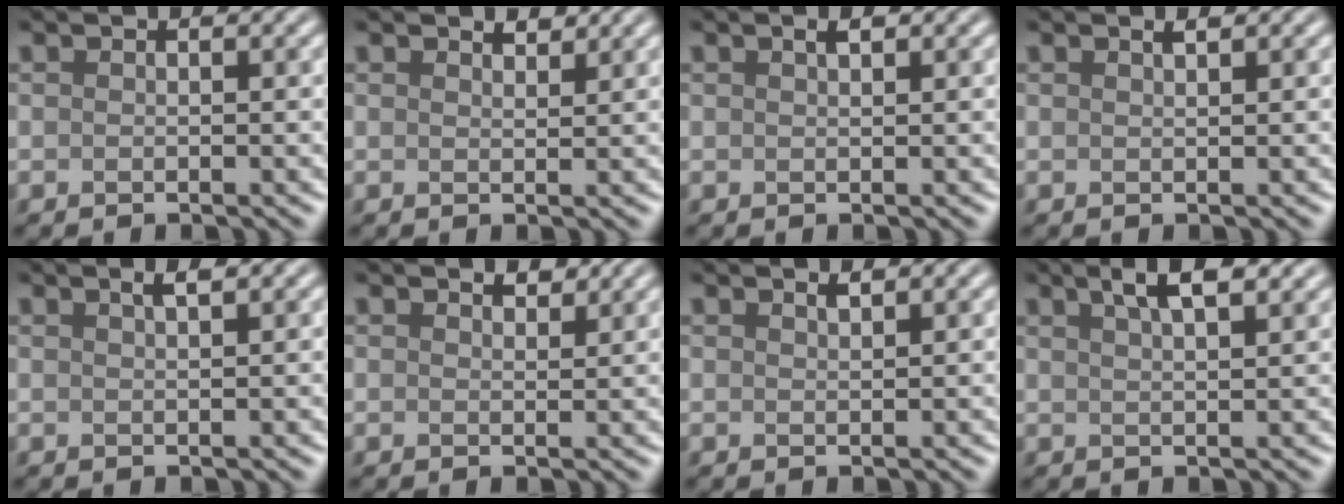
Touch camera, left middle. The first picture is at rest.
{"total": 1.3, "force": [1.2, 0.3, 0.3], "torque": [-0.012, 0.000, 0.020]}
{"total": 0.8, "force": [0.5, 0.2, 0.6], "torque": [-0.015, 0.000, 0.010]}
{"total": 0.6, "force": [0.4, 0.0, 0.4], "torque": [-0.008, -0.002, 0.008]}
{"total": 1.1, "force": [0.7, 0.1, 0.9], "torque": [-0.014, 0.002, 0.011]}
{"total": 1.4, "force": [1.2, 0.5, 0.5], "torque": [-0.012, -0.001, 0.020]}
{"total": 0.6, "force": [0.6, 0.0, 0.3], "torque": [-0.006, -0.002, 0.011]}
{"total": 3.9, "force": [2.7, 0.9, 2.7], "torque": [-0.034, 0.012, 0.036]}